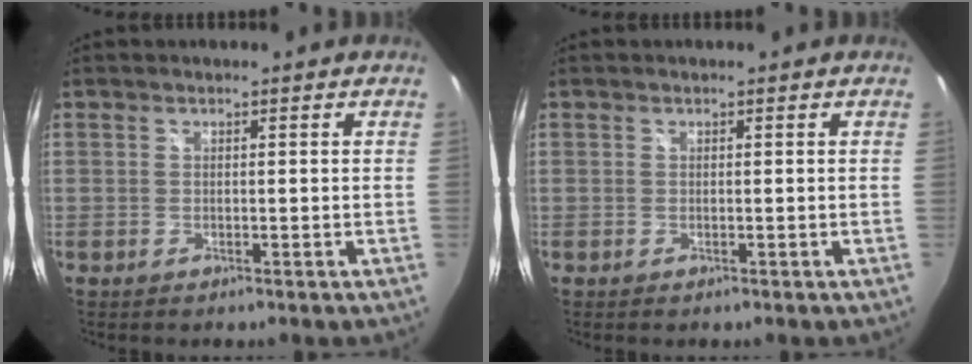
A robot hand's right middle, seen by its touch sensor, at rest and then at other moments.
{"total": 0.0}